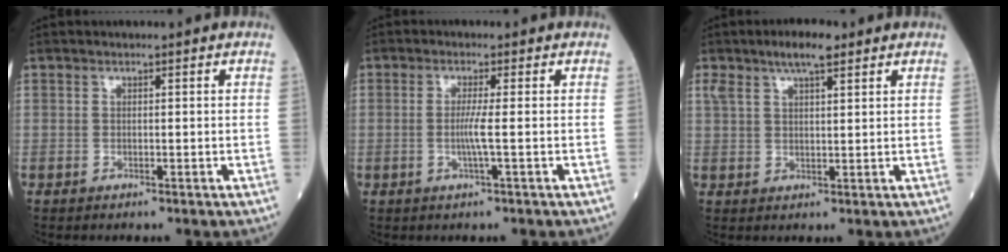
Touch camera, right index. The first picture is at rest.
{"total": 3.0, "force": [-0.3, -0.6, 3.0], "torque": [-0.062, -0.004, -0.008]}
{"total": 5.6, "force": [3.9, 1.4, 3.8], "torque": [-0.076, 0.014, 0.068]}